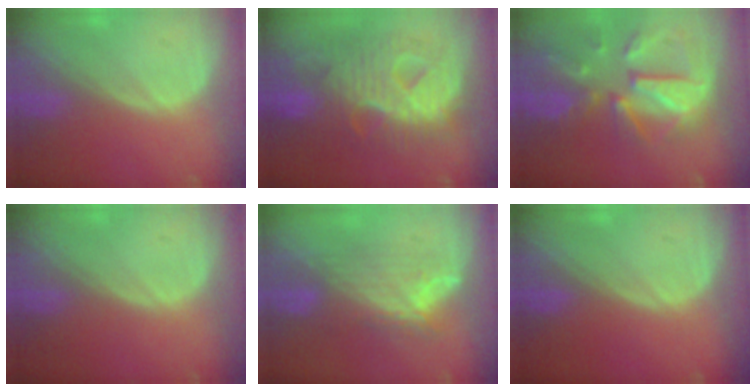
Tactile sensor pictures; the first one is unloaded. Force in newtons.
{"total": 12.3, "press": 12.2, "slide": 1.3}
{"total": 12.0, "press": 10.4, "slide": 5.9}
{"total": 0.0}
{"total": 7.0, "press": 6.7, "slide": 1.9}
{"total": 0.0}